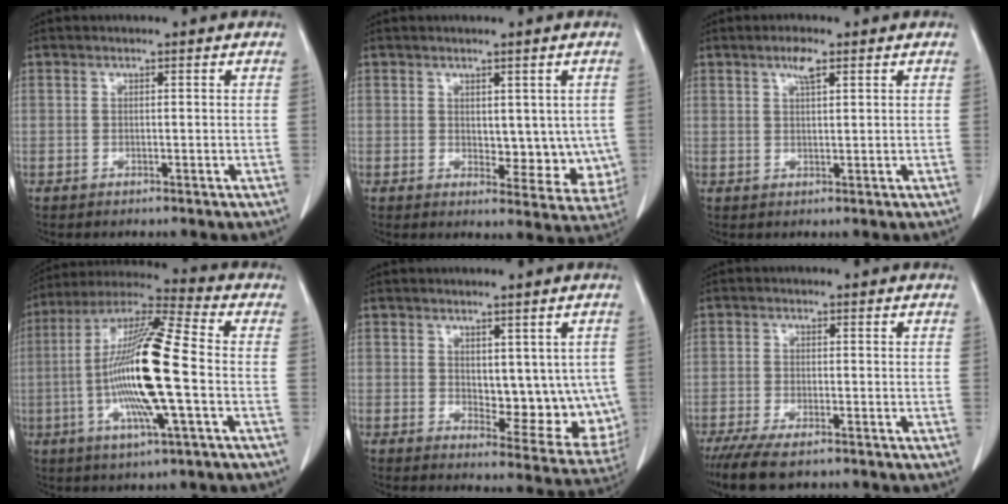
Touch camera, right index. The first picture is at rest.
{"total": 7.5, "force": [0.5, 4.3, 6.1], "torque": [-0.051, -0.009, 0.015]}
{"total": 2.7, "force": [1.7, 0.6, 2.1], "torque": [-0.040, 0.004, 0.029]}
{"total": 17.6, "force": [-2.5, 0.9, 17.4], "torque": [-0.342, -0.002, -0.055]}
{"total": 10.3, "force": [1.0, 5.4, 8.8], "torque": [-0.094, -0.007, 0.029]}
{"total": 7.4, "force": [-5.7, 1.8, 4.4], "torque": [-0.071, -0.016, -0.093]}